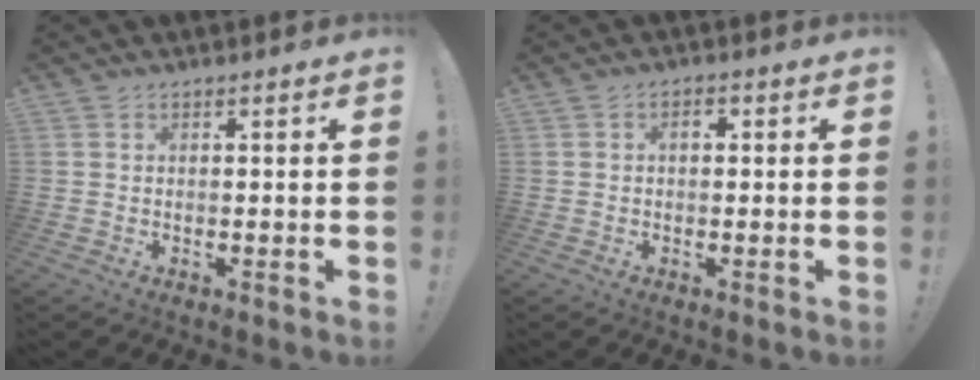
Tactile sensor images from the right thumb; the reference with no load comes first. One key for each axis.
{"total": 1.7, "fx": -0.1, "fy": 1.1, "fz": 1.3, "tx": -0.013, "ty": 0.003, "tz": -0.006}